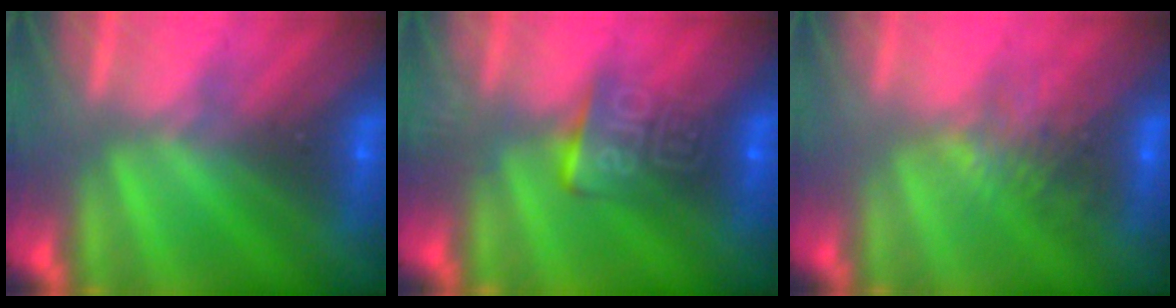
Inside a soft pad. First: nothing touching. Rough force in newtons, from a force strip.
{"total": 10.8}
{"total": 4.1}